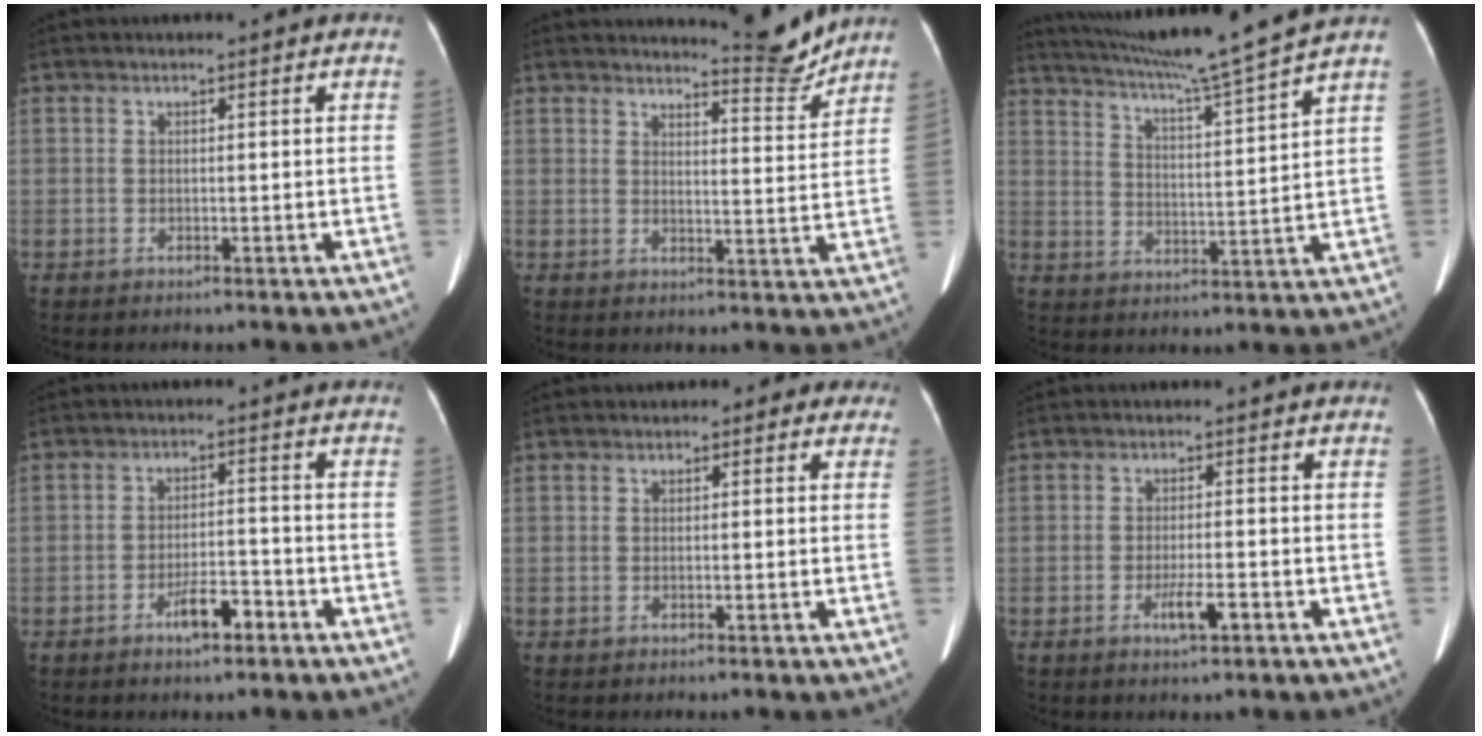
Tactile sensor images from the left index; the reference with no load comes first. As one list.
[{"total": 5.8, "force": [5.8, -0.3, 0.4], "torque": [-0.015, -0.036, 0.073]}, {"total": 15.7, "force": [13.7, -2.7, 7.2], "torque": [-0.126, -0.023, 0.204]}, {"total": 4.7, "force": [-3.0, 1.3, 3.3], "torque": [-0.061, 0.003, -0.050]}, {"total": 1.9, "force": [0.7, 1.4, 1.0], "torque": [0.001, 0.013, -0.003]}, {"total": 3.3, "force": [-1.7, 0.4, 2.8], "torque": [-0.052, -0.003, -0.029]}]